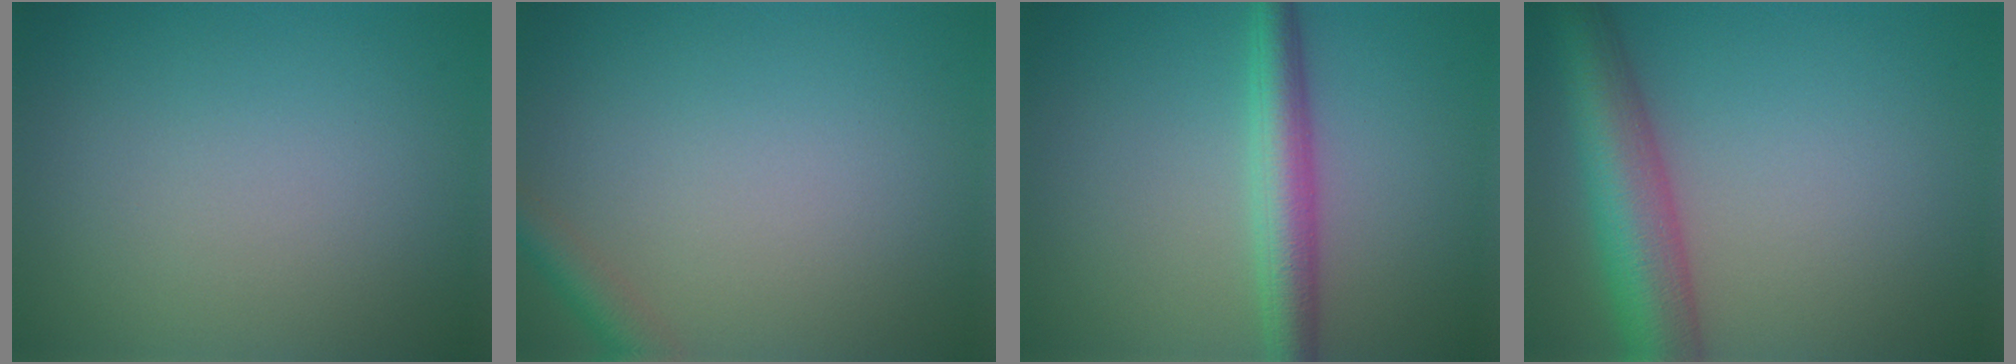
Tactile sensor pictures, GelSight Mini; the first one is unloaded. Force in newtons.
{"total": 2.2, "press": 2.2, "slide": 0.2}
{"total": 4.0, "press": 4.0, "slide": 0.1}
{"total": 7.7, "press": 7.7, "slide": 0.3}